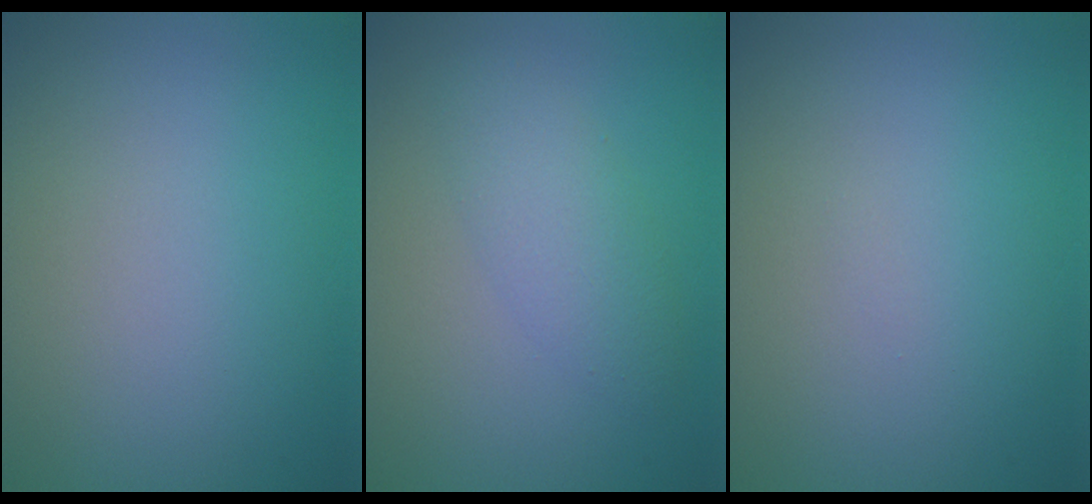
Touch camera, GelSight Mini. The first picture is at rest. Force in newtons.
{"total": 2.8, "press": 2.8, "slide": 0.1}
{"total": 0.0}